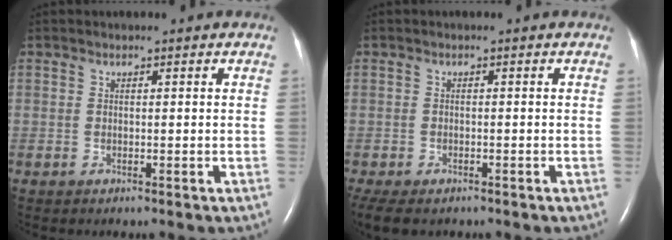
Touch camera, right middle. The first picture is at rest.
{"total": 9.1, "force": [-6.4, 4.5, 4.6], "torque": [-0.111, -0.014, -0.090]}